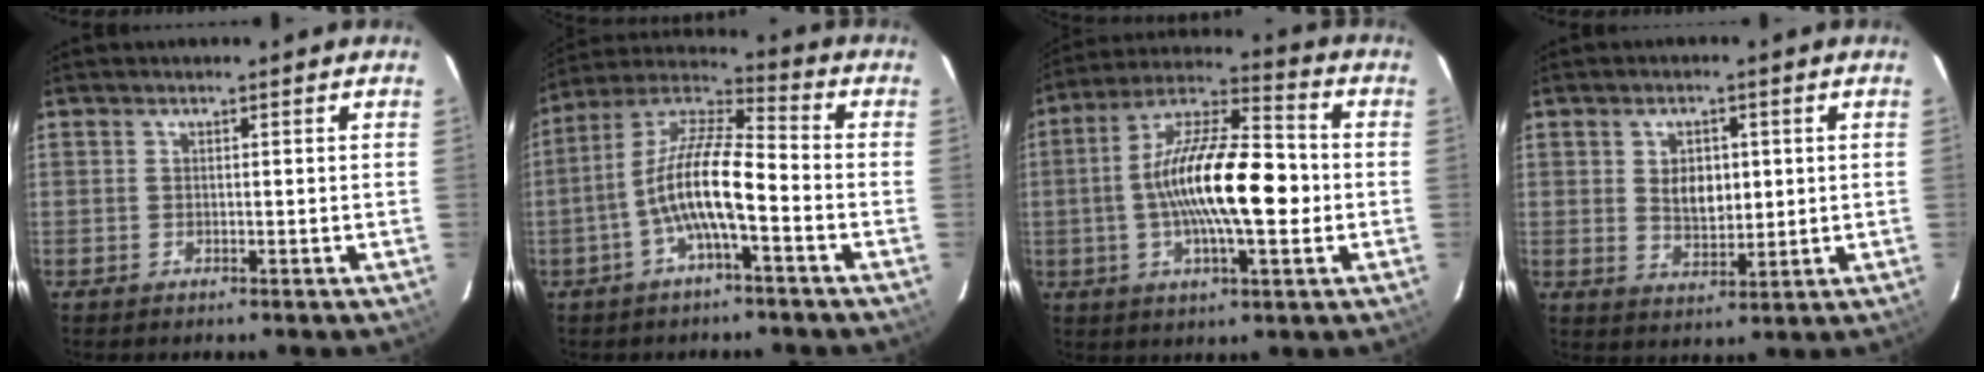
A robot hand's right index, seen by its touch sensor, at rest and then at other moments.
{"total": 11.8, "force": [-3.9, 2.5, 10.8], "torque": [-0.219, 0.010, -0.080]}
{"total": 17.3, "force": [-1.8, 5.1, 16.4], "torque": [-0.296, 0.012, -0.040]}
{"total": 5.9, "force": [1.0, 3.7, 4.5], "torque": [-0.074, 0.002, 0.022]}